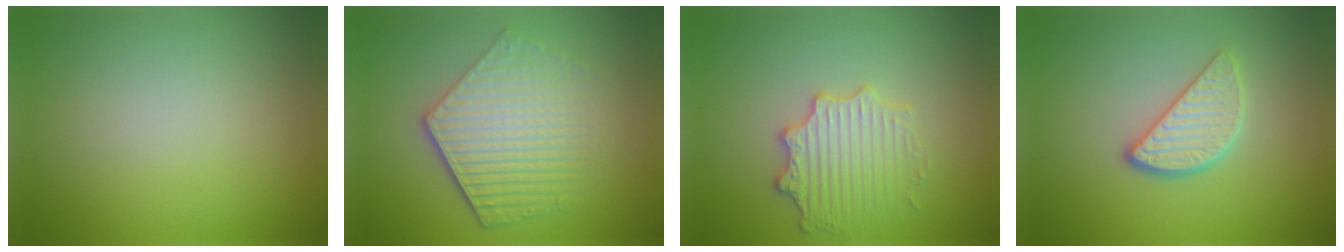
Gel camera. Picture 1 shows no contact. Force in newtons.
{"total": 6.1, "press": 4.4, "slide": 4.3}
{"total": 3.5, "press": 3.3, "slide": 1.0}
{"total": 3.6, "press": 2.9, "slide": 2.1}